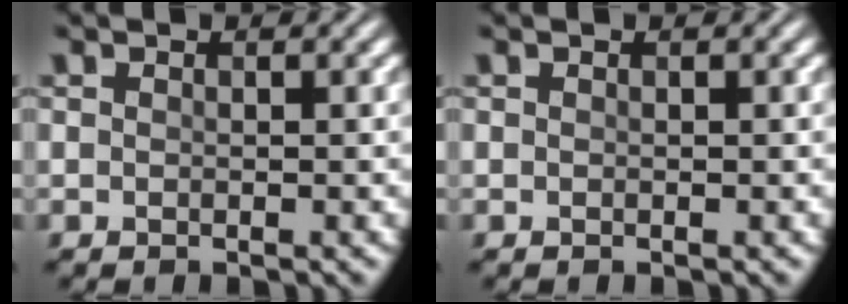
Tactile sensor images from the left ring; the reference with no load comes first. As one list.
[{"total": 0.0}]